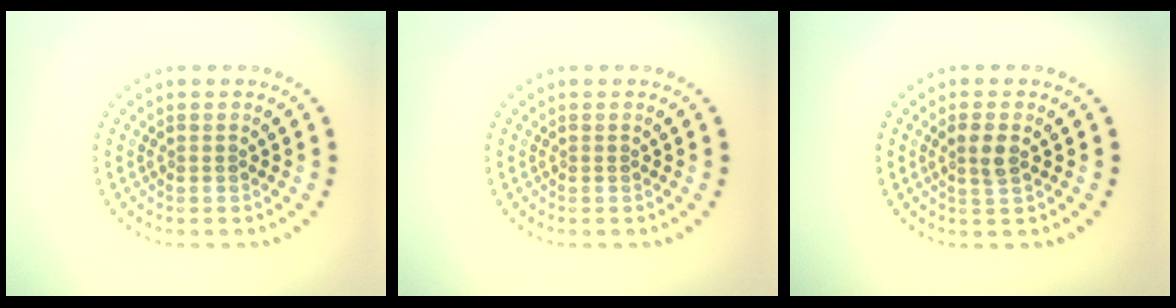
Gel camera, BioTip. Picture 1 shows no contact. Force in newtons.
{"total": 0.0}
{"total": 2.0, "press": 1.9, "slide": 0.7}